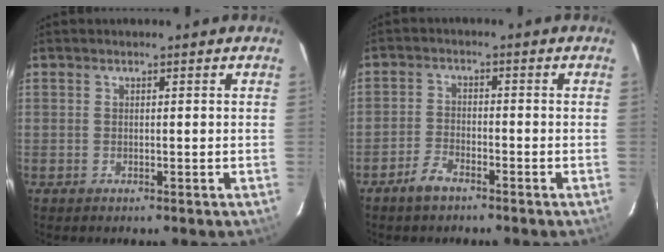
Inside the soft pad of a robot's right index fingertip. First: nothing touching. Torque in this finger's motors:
{"motor_torque": [0.20, -0.26, -0.05, 0.00]}